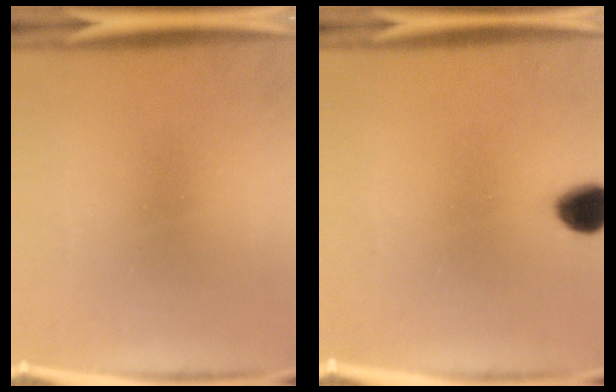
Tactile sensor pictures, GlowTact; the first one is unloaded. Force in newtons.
{"total": 6.9}